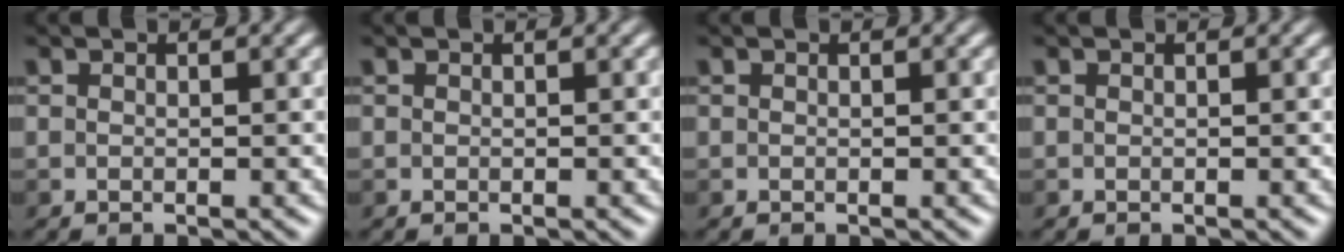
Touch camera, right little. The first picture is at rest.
{"total": 0.0}
{"total": 0.0}
{"total": 0.0}